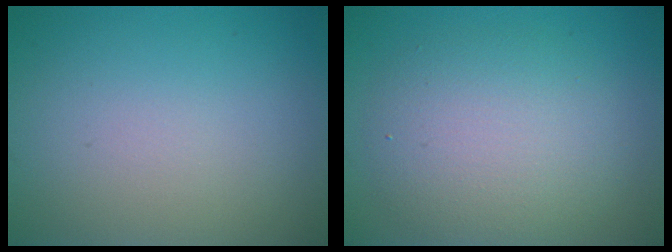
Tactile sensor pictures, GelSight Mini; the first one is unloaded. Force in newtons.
{"total": 5.6, "press": 5.6, "slide": 0.2}